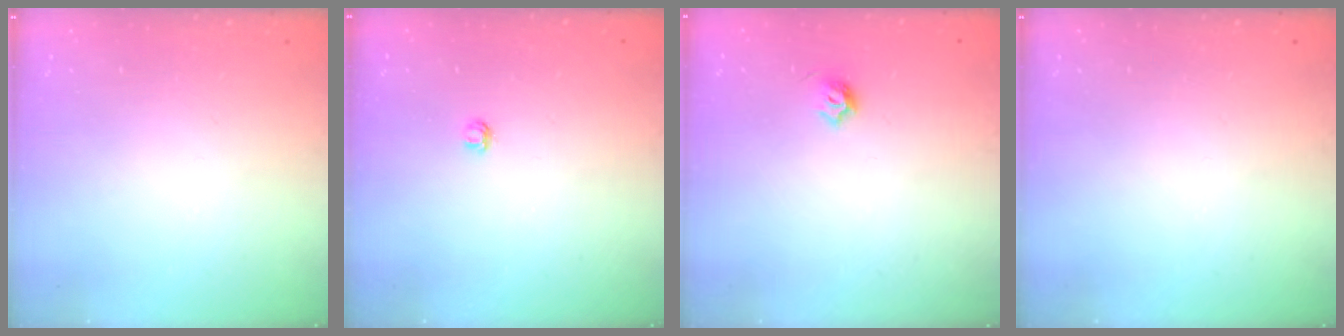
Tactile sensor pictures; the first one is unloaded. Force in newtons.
{"total": 2.8, "press": 2.8, "slide": 0.3}
{"total": 4.5, "press": 4.3, "slide": 1.0}
{"total": 0.0}